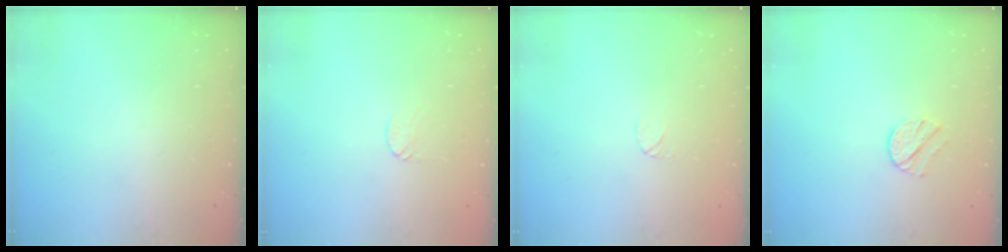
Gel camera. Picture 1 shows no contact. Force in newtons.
{"total": 4.9, "press": 4.8, "slide": 0.4}
{"total": 3.7, "press": 3.7, "slide": 0.3}
{"total": 8.2, "press": 8.1, "slide": 0.7}